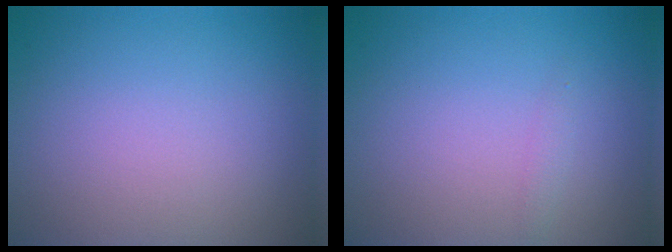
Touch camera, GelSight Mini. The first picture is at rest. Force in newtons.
{"total": 0.6, "press": 0.6, "slide": 0.0}